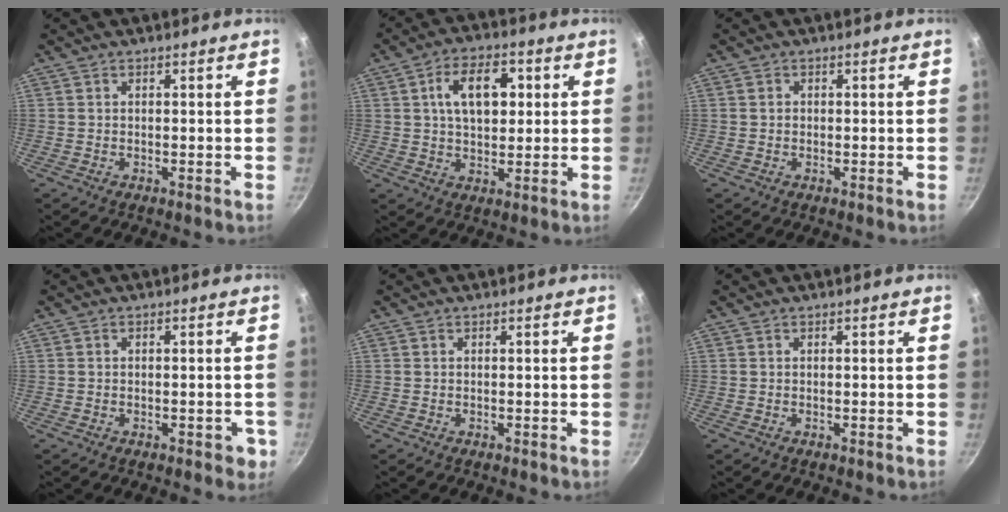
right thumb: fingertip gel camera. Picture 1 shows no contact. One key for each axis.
{"total": 11.0, "fx": 2.6, "fy": 6.4, "fz": 8.6, "tx": -0.119, "ty": 0.004, "tz": 0.037}
{"total": 1.3, "fx": 0.3, "fy": 1.1, "fz": 0.5, "tx": -0.007, "ty": 0.003, "tz": 0.004}
{"total": 3.1, "fx": -1.1, "fy": 1.7, "fz": 2.4, "tx": -0.013, "ty": 0.009, "tz": -0.013}
{"total": 0.0}
{"total": 0.0}